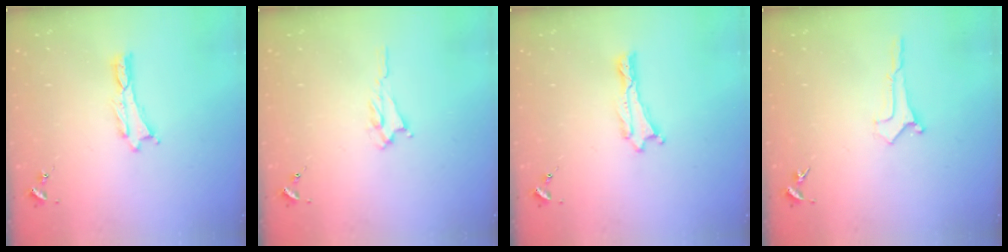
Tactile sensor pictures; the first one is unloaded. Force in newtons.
{"total": 1.6, "press": 1.5, "slide": 0.4}
{"total": 0.0}
{"total": 0.0}